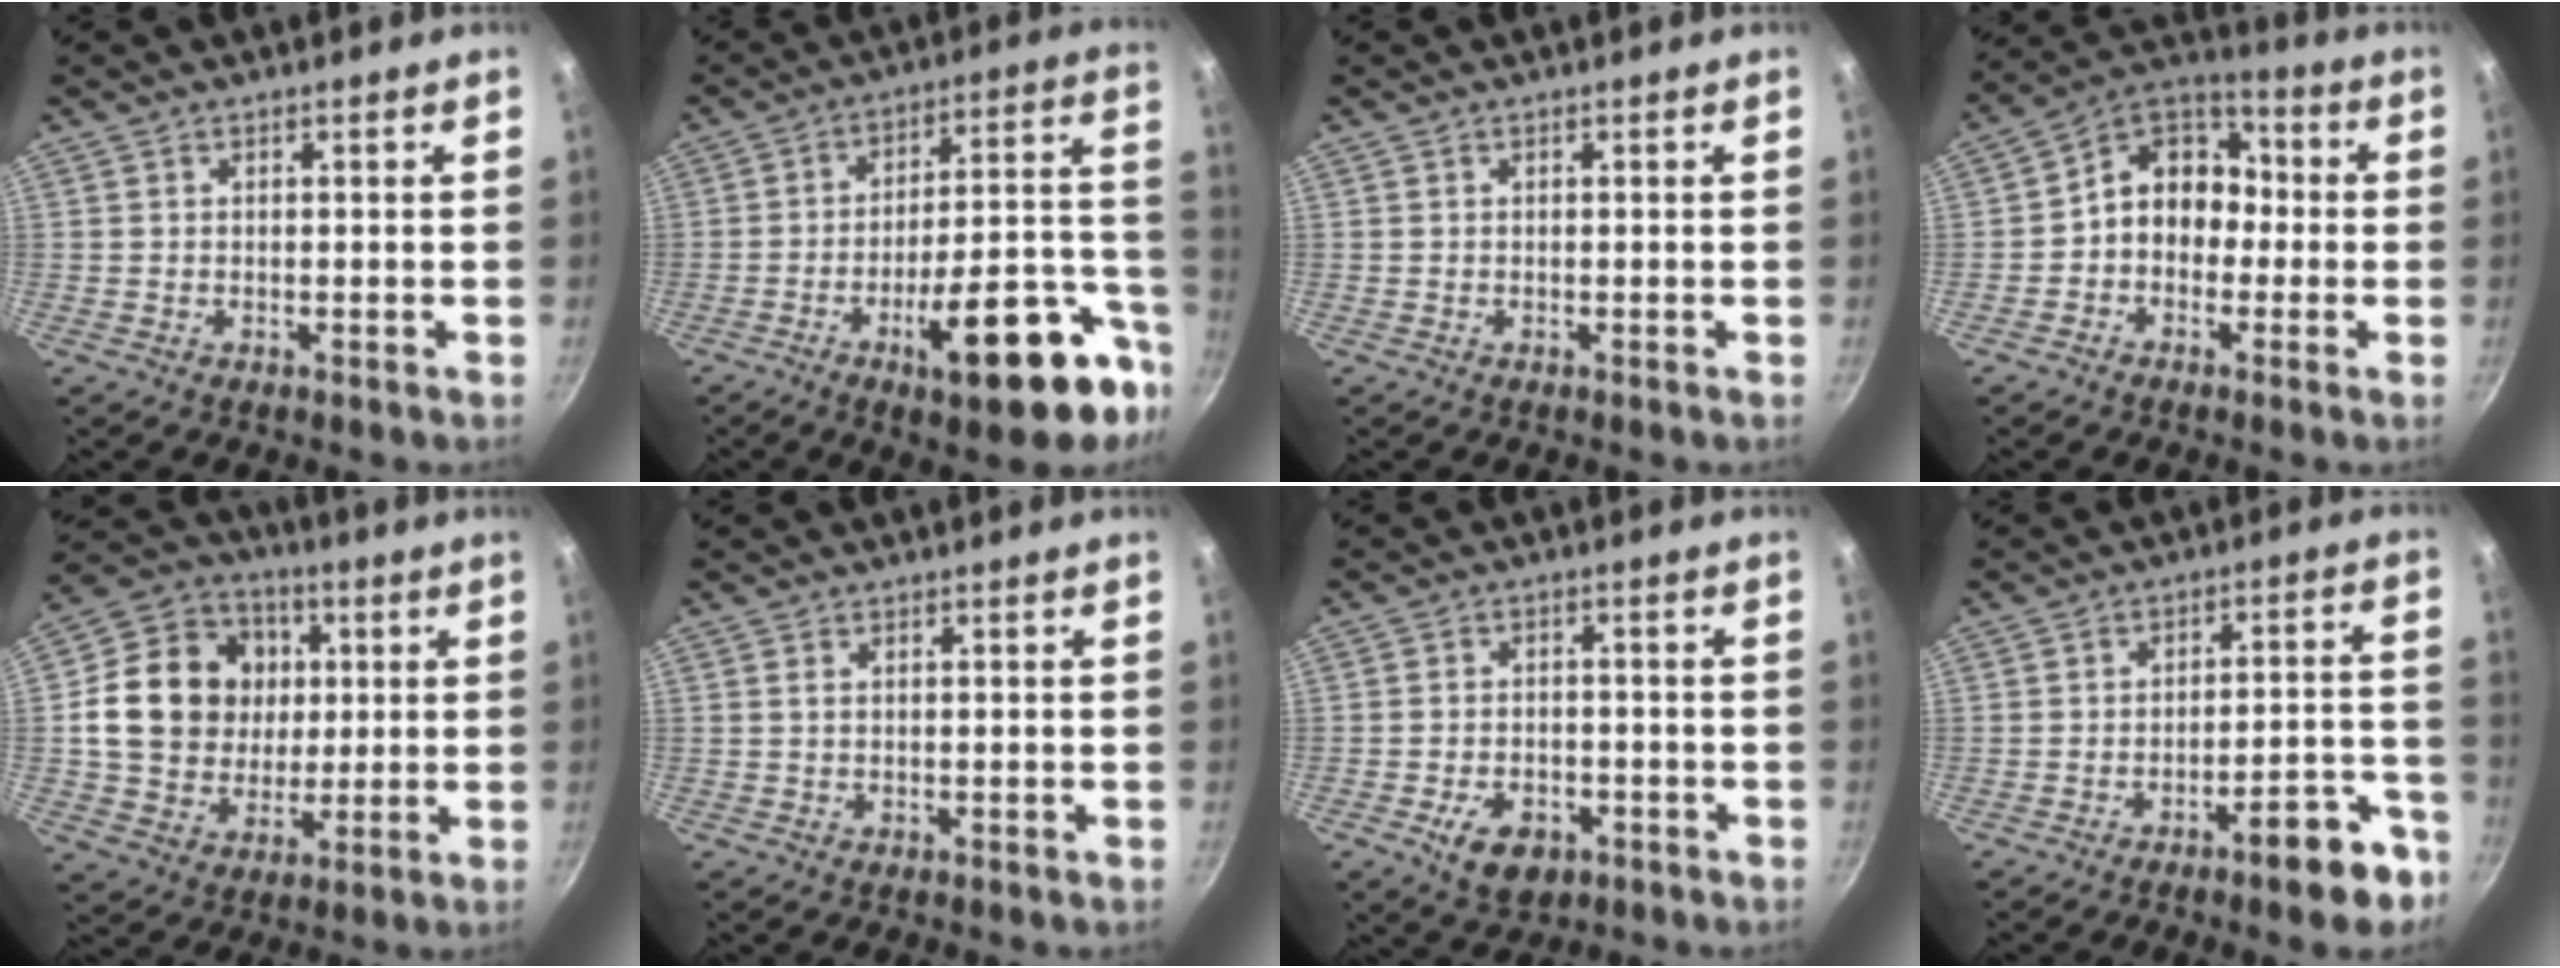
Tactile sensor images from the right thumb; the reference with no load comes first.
{"total": 22.0, "force": [-9.2, 7.5, 18.6], "torque": [-0.216, 0.041, -0.128]}
{"total": 0.0}
{"total": 11.0, "force": [-1.2, 8.9, 6.3], "torque": [-0.050, 0.046, -0.046]}
{"total": 18.2, "force": [2.3, 15.5, 9.3], "torque": [-0.145, 0.018, 0.039]}
{"total": 0.6, "force": [0.2, 0.3, 0.5], "torque": [-0.008, 0.001, 0.002]}
{"total": 7.4, "force": [-3.4, 4.8, 4.5], "torque": [-0.062, 0.017, -0.047]}
{"total": 10.0, "force": [-6.3, 3.0, 7.2], "torque": [-0.071, 0.058, -0.077]}